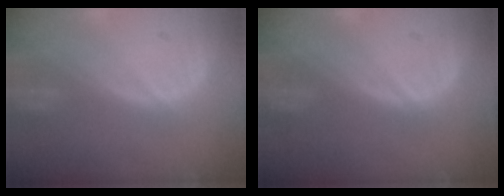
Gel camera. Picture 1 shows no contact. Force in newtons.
{"total": 0.0}